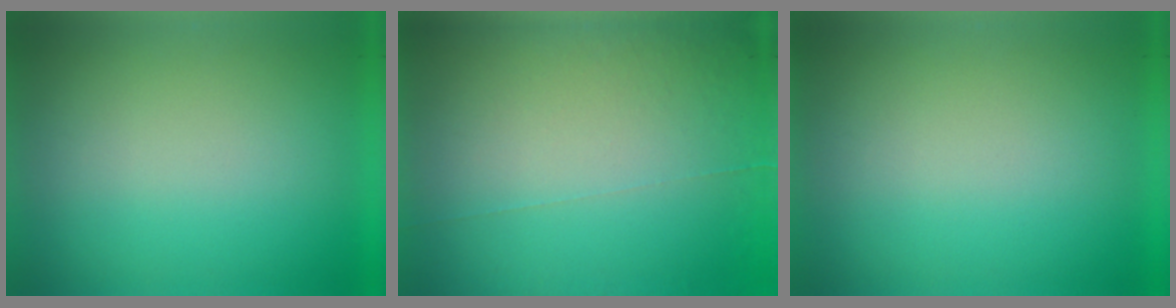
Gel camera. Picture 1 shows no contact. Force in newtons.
{"total": 4.4}
{"total": 0.0}